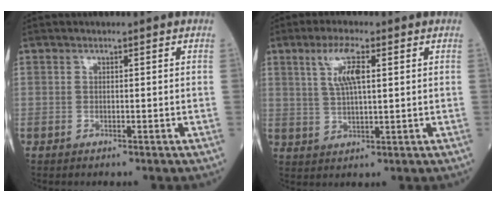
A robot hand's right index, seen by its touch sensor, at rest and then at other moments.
{"total": 6.0, "force": [2.3, 1.0, 5.5], "torque": [-0.111, 0.006, 0.046]}